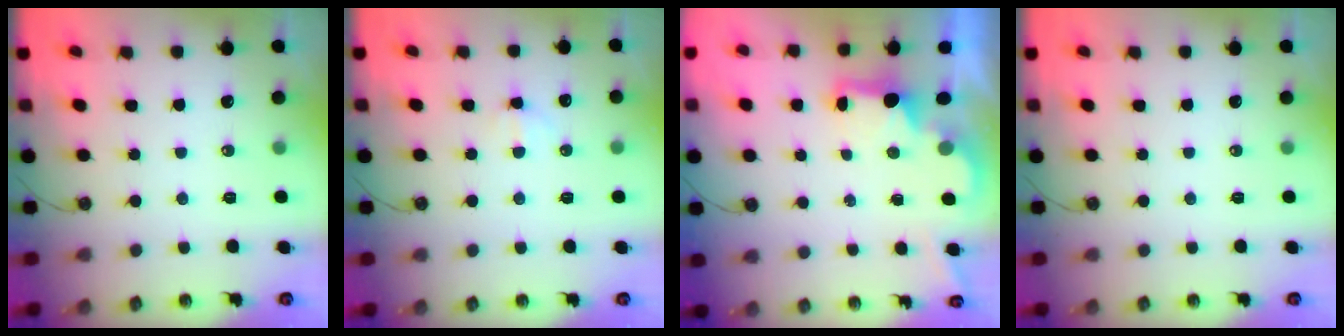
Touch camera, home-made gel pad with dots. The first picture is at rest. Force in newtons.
{"total": 3.8, "press": 3.7, "slide": 1.0}
{"total": 2.0, "press": 1.9, "slide": 0.7}
{"total": 0.0}